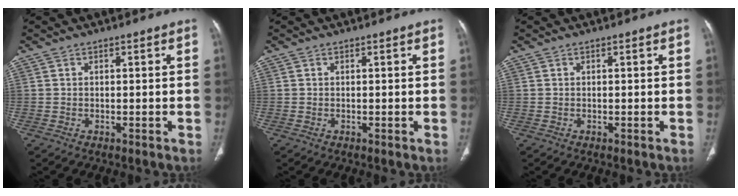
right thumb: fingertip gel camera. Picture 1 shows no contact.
{"total": 0.0}
{"total": 0.0}